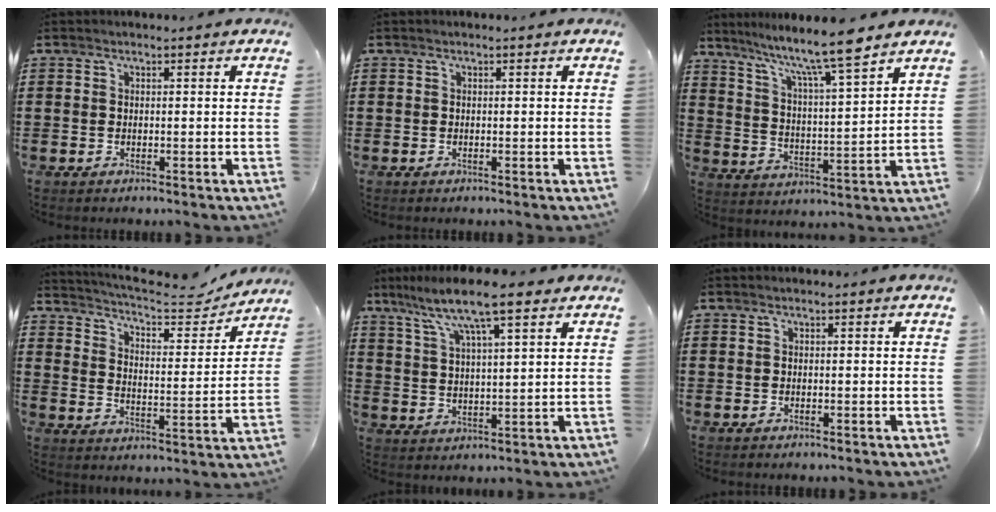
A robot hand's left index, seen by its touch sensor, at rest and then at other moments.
{"total": 0.0}
{"total": 8.8, "force": [7.3, 0.0, 5.0], "torque": [-0.112, -0.046, 0.119]}
{"total": 6.0, "force": [5.6, 0.5, 2.0], "torque": [-0.059, -0.042, 0.091]}
{"total": 9.1, "force": [6.7, 1.2, 6.1], "torque": [-0.138, -0.018, 0.115]}
{"total": 0.0}